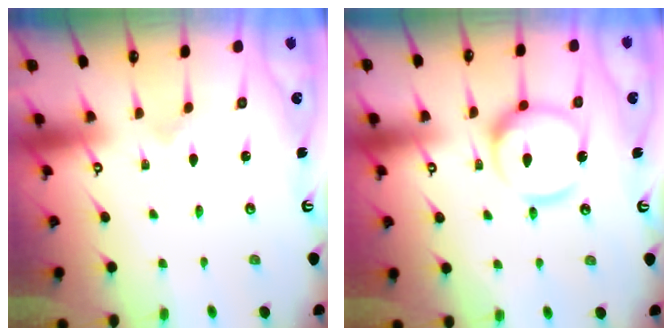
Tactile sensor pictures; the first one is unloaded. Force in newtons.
{"total": 13.5, "press": 13.5, "slide": 1.3}